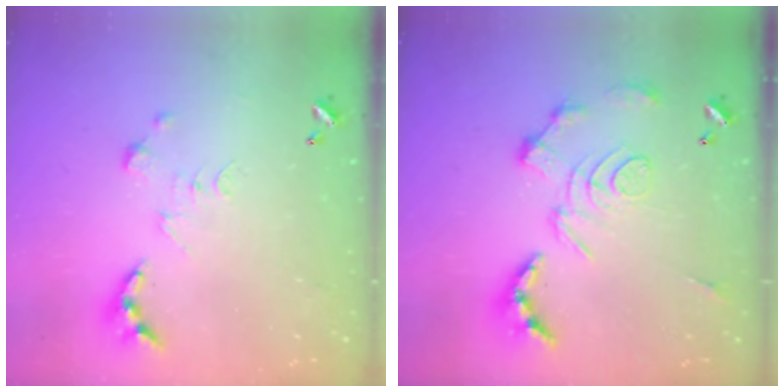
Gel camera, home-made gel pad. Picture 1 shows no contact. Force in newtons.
{"total": 3.4, "press": 2.7, "slide": 2.0}